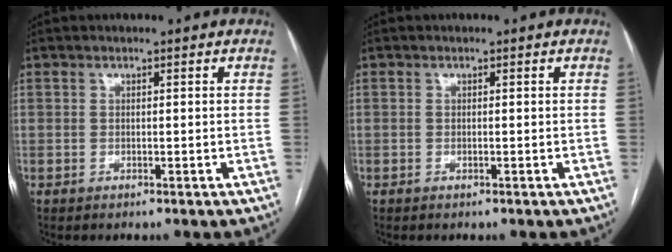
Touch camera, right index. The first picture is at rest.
{"total": 0.0}